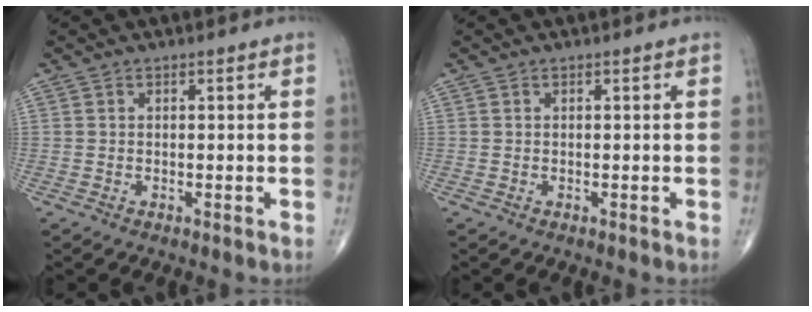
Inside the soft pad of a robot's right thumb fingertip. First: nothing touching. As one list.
[{"total": 0.0}]